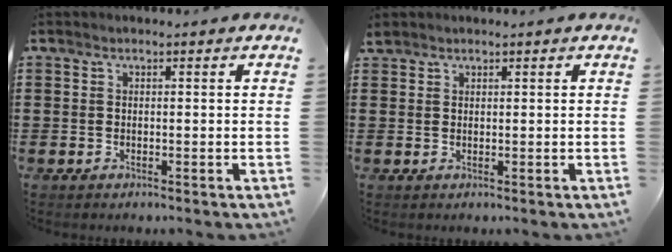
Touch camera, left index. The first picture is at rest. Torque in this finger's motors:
{"motor_torque": [-0.12, 0.38, -0.03, 0.00]}